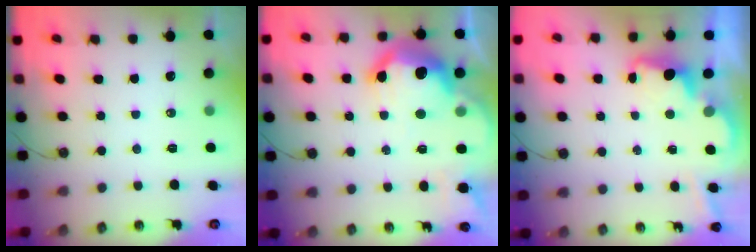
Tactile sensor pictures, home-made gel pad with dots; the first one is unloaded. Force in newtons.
{"total": 19.1, "press": 19.0, "slide": 1.3}
{"total": 3.5, "press": 3.4, "slide": 0.7}